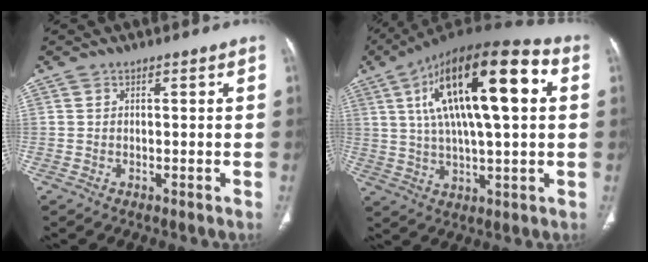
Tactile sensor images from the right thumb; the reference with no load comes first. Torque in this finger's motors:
{"motor_torque": [-1.58, 2.88, 1.82, 0.96, 0.66]}